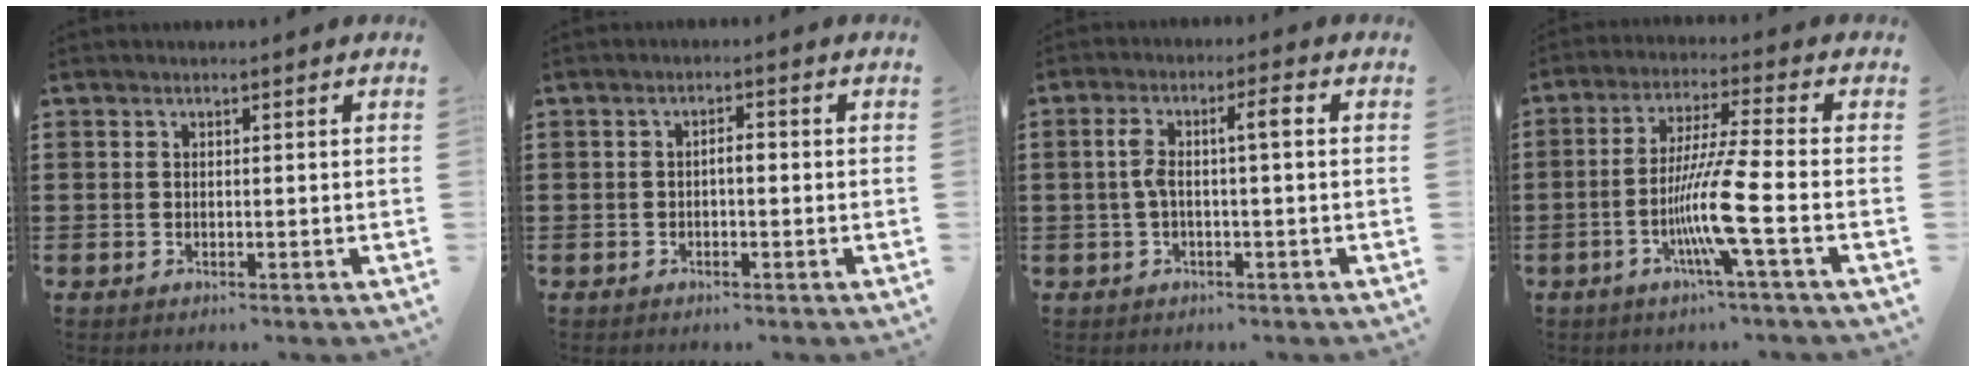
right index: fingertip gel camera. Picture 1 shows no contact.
{"total": 1.5, "force": [-0.4, 0.5, 1.4], "torque": [-0.027, 0.003, -0.009]}
{"total": 4.8, "force": [0.1, 0.9, 4.7], "torque": [-0.095, 0.007, -0.005]}
{"total": 9.8, "force": [-3.4, -0.6, 9.2], "torque": [-0.184, -0.016, -0.070]}